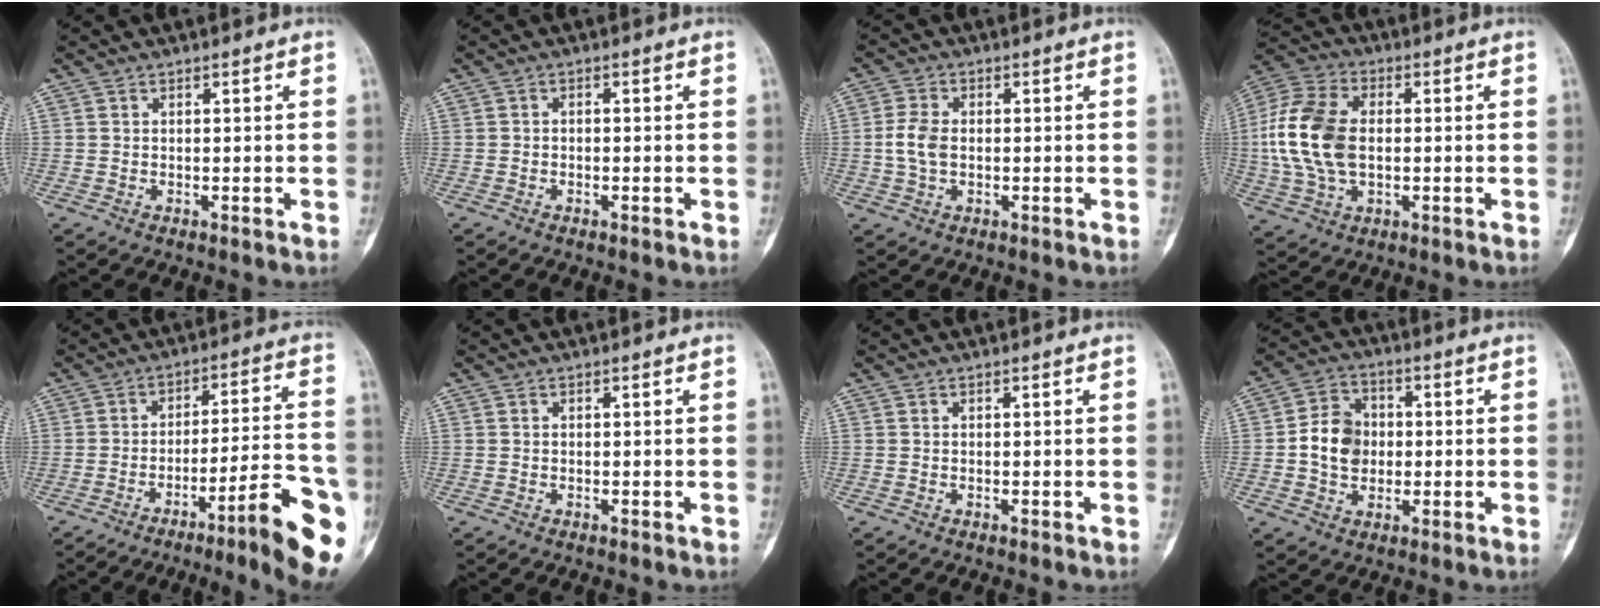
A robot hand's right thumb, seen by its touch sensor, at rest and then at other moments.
{"total": 0.7, "force": [-0.4, 0.3, 0.5], "torque": [-0.006, 0.002, -0.013]}
{"total": 5.0, "force": [-0.2, 3.2, 3.8], "torque": [-0.085, 0.009, -0.008]}
{"total": 15.8, "force": [0.2, 10.0, 12.3], "torque": [-0.255, 0.016, 0.001]}
{"total": 16.4, "force": [-7.7, 2.4, 14.3], "torque": [-0.175, 0.045, -0.106]}
{"total": 0.0}
{"total": 0.0}
{"total": 9.1, "force": [-0.3, 7.4, 5.2], "torque": [-0.067, 0.015, -0.011]}